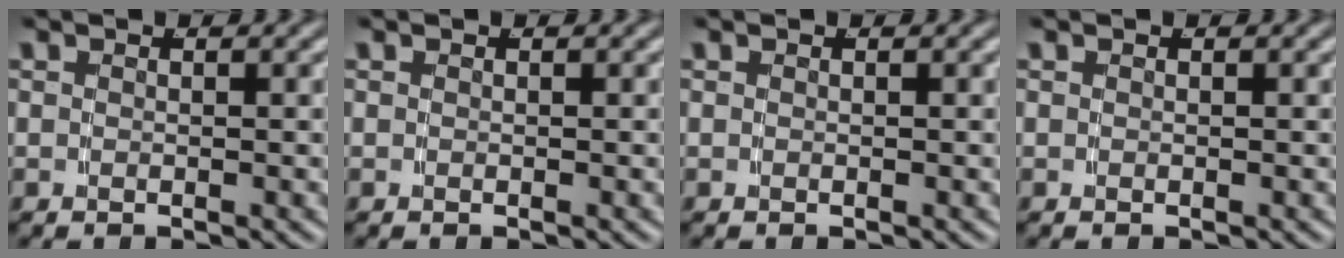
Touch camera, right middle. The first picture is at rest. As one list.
[{"total": 0.0}, {"total": 0.0}, {"total": 0.0}]